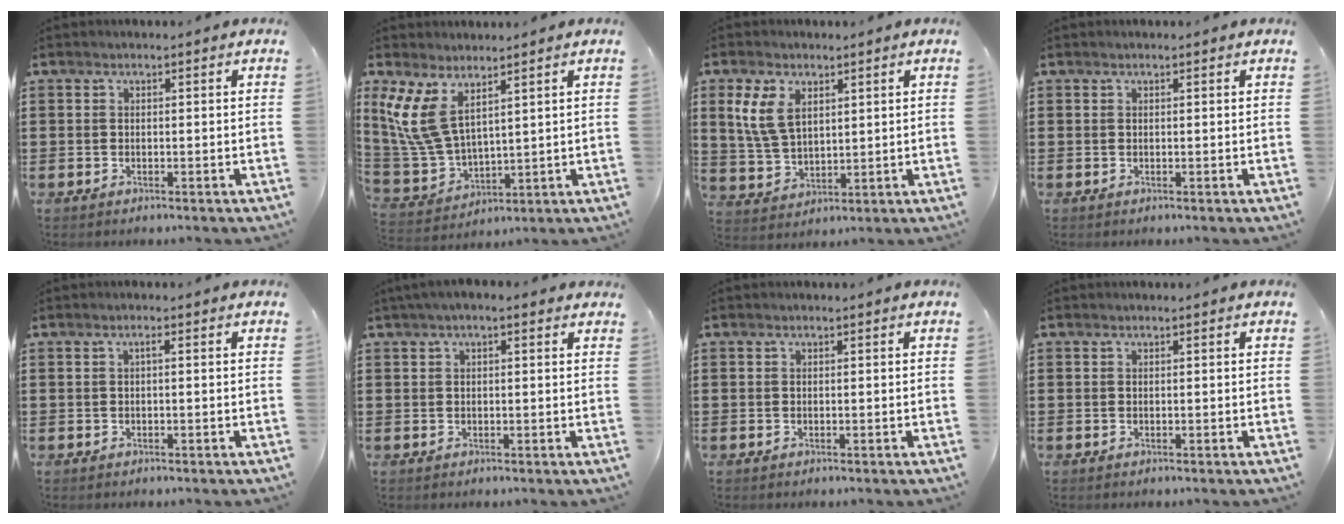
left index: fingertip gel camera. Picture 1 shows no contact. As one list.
[{"total": 9.7, "force": [5.0, 4.6, 6.9], "torque": [-0.182, -0.012, 0.090]}, {"total": 6.8, "force": [3.0, 4.1, 4.6], "torque": [-0.110, 0.009, 0.053]}, {"total": 0.0}, {"total": 0.8, "force": [-0.2, 0.1, 0.7], "torque": [-0.014, 0.000, -0.004]}, {"total": 1.8, "force": [0.9, 0.5, 1.5], "torque": [-0.030, 0.005, 0.014]}, {"total": 0.0}, {"total": 0.0}]